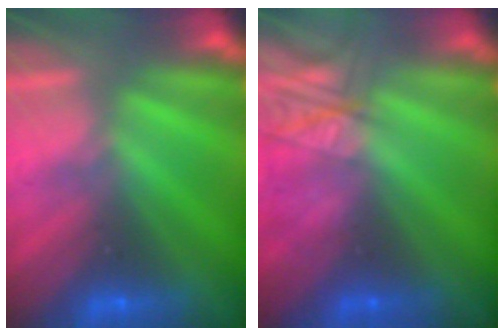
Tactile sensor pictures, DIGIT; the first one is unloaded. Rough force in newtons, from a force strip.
{"total": 2.3}